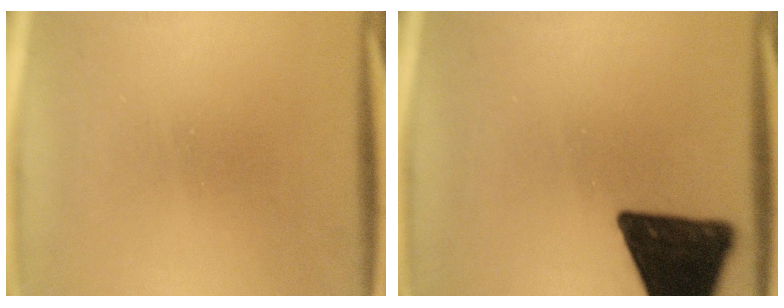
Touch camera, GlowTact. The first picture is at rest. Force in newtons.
{"total": 16.3}